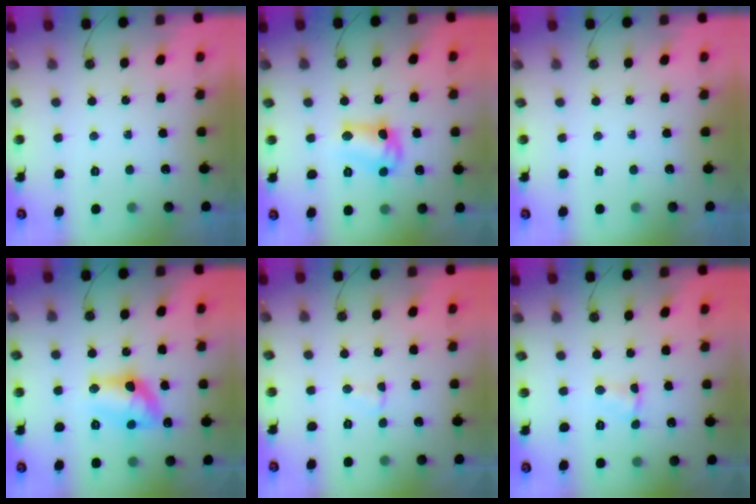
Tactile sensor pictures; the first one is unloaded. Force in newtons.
{"total": 11.7, "press": 11.6, "slide": 0.7}
{"total": 0.0}
{"total": 12.4, "press": 12.4, "slide": 0.7}
{"total": 1.8, "press": 1.7, "slide": 0.4}
{"total": 2.3, "press": 2.3, "slide": 0.3}